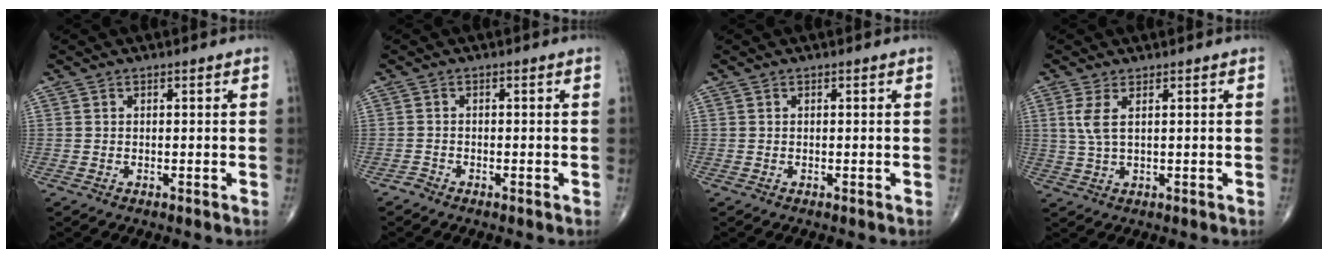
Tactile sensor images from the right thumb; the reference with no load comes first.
{"total": 0.9, "force": [-0.9, 0.3, -0.1], "torque": [-0.001, -0.002, -0.024]}
{"total": 0.0}
{"total": 4.0, "force": [1.3, 1.3, 3.5], "torque": [-0.091, -0.002, 0.034]}